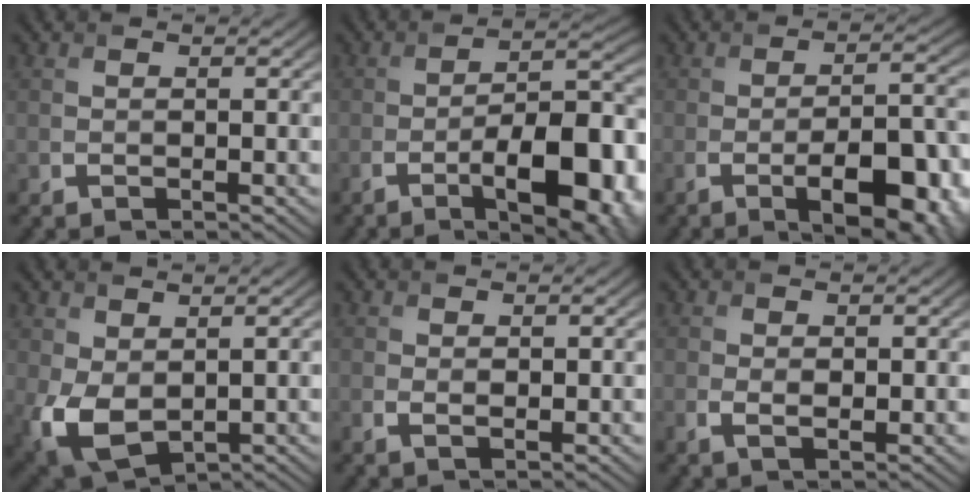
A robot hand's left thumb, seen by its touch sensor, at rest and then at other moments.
{"total": 12.5, "force": [-5.7, 3.9, 10.4], "torque": [-0.149, 0.003, -0.088]}
{"total": 10.0, "force": [-4.5, 3.2, 8.3], "torque": [-0.113, -0.002, -0.059]}
{"total": 6.8, "force": [0.2, 4.4, 5.1], "torque": [-0.138, -0.015, 0.006]}
{"total": 1.1, "force": [0.4, 0.5, 0.9], "torque": [-0.022, 0.000, 0.010]}
{"total": 1.7, "force": [0.2, 0.9, 1.4], "torque": [-0.033, 0.000, 0.006]}